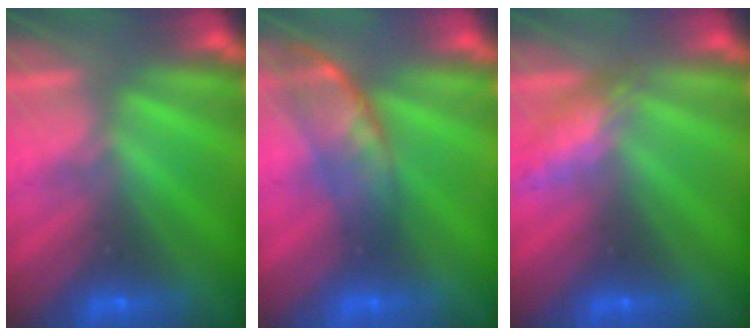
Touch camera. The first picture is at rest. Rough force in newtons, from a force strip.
{"total": 2.4}
{"total": 2.4}